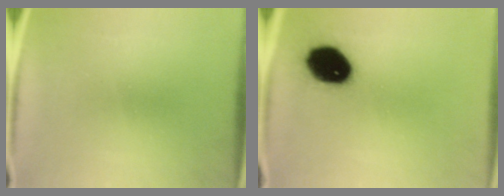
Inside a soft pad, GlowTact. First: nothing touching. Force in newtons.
{"total": 14.0}